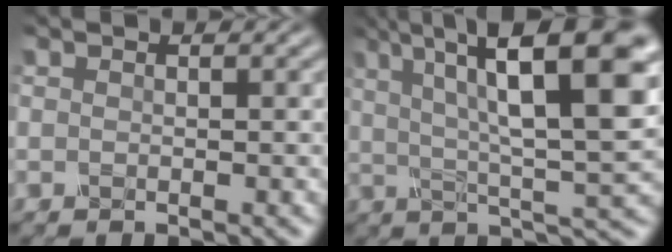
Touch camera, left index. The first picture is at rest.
{"total": 13.5, "force": [4.5, 3.4, 12.3], "torque": [-0.195, 0.013, 0.077]}